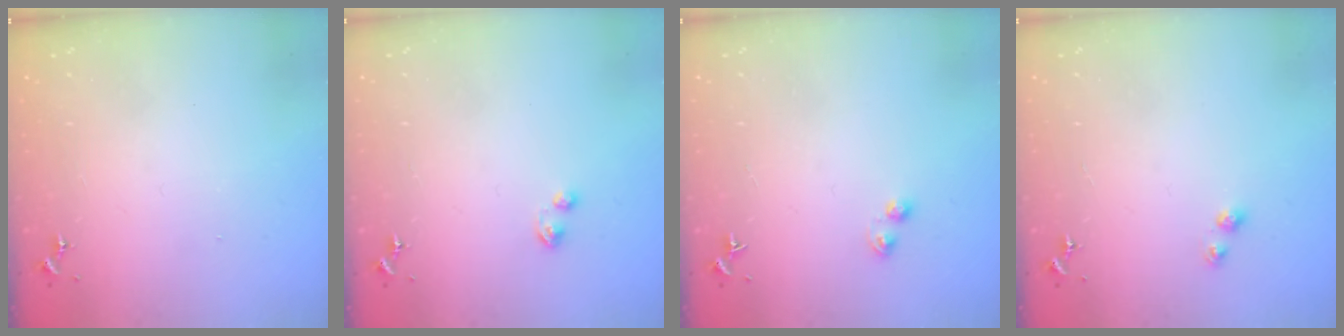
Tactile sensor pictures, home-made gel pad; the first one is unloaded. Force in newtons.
{"total": 2.9, "press": 2.9, "slide": 0.5}
{"total": 2.8, "press": 2.8, "slide": 0.4}
{"total": 2.8, "press": 2.8, "slide": 0.4}